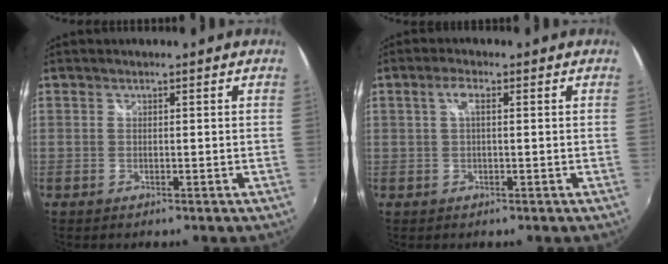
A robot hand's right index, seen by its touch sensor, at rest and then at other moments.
{"total": 2.5, "force": [0.5, 0.6, 2.3], "torque": [-0.046, 0.006, 0.007]}